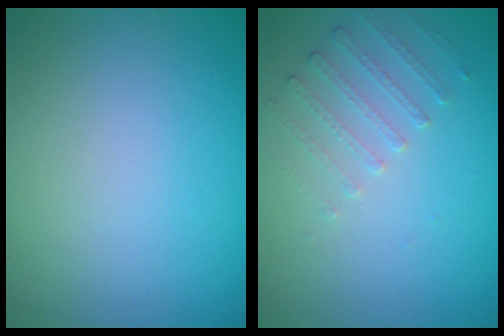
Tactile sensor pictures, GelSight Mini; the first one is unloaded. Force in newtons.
{"total": 1.5, "press": 1.0, "slide": 1.1}